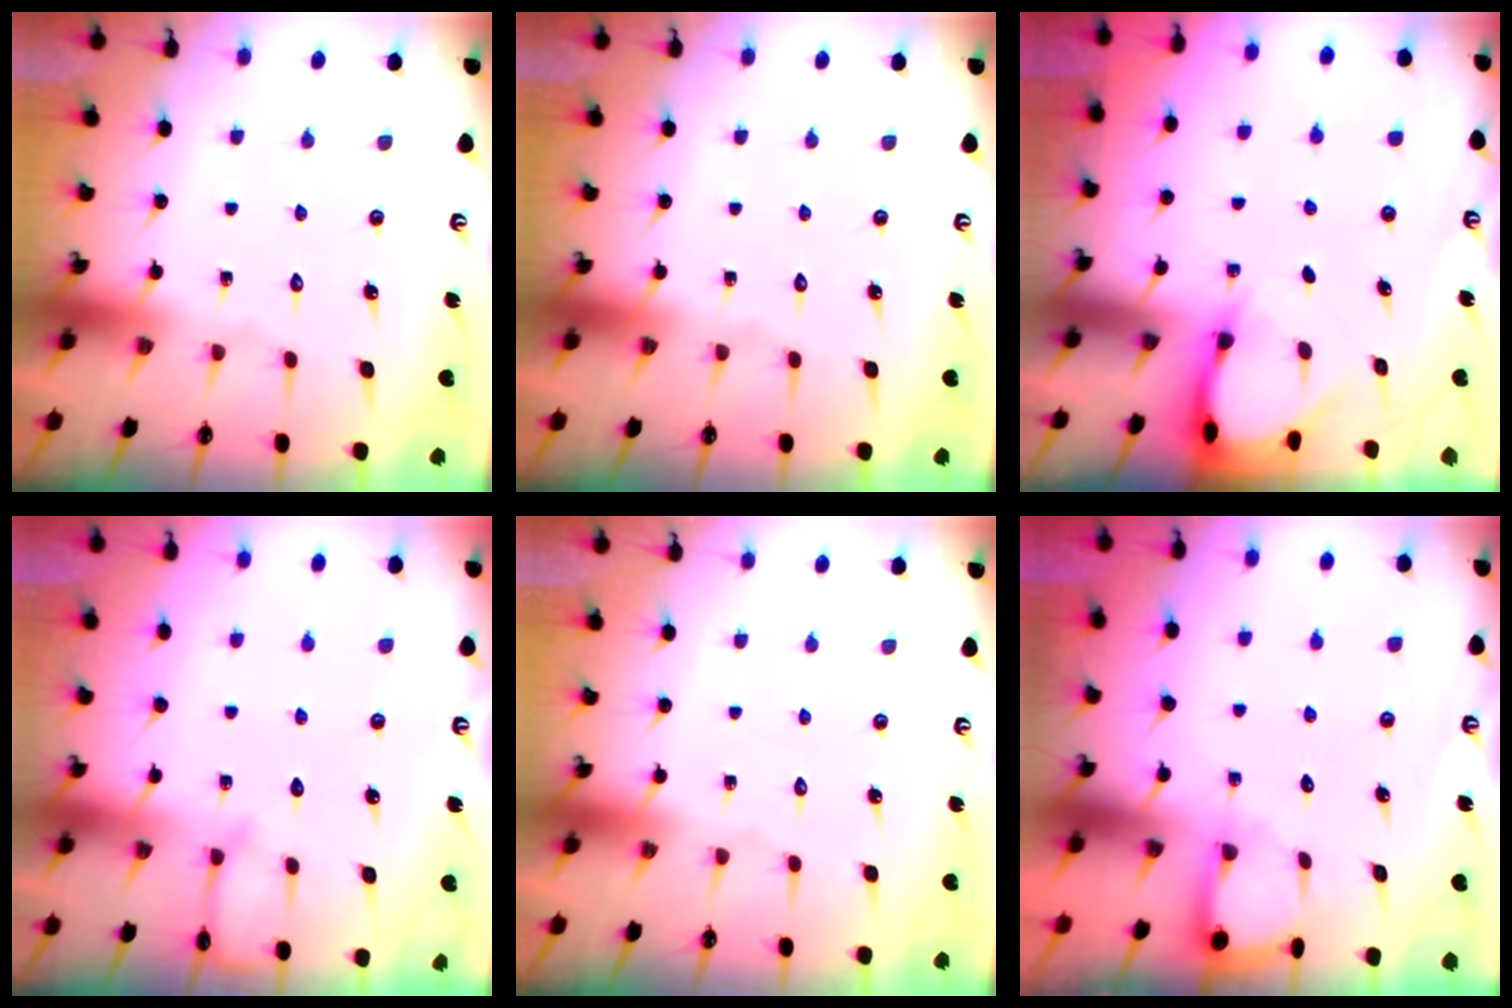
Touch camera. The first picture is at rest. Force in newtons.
{"total": 0.0}
{"total": 3.6, "press": 3.6, "slide": 0.1}
{"total": 3.3, "press": 3.3, "slide": 0.3}
{"total": 0.0}
{"total": 2.8, "press": 2.8, "slide": 0.1}